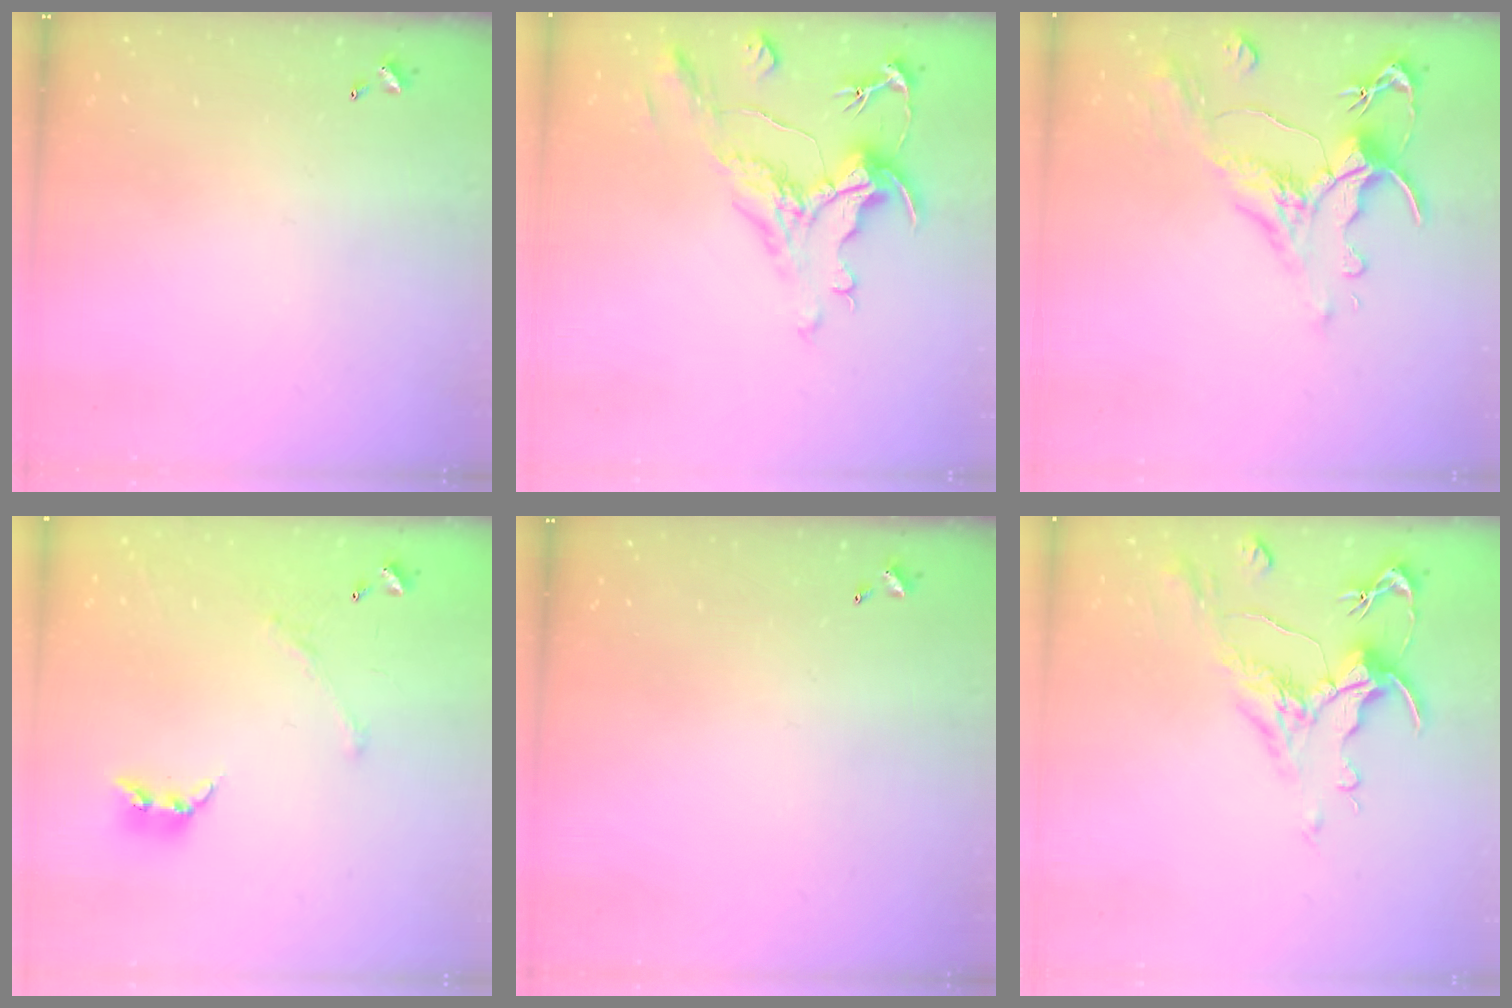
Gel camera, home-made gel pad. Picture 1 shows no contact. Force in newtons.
{"total": 1.9, "press": 0.8, "slide": 1.8}
{"total": 1.6, "press": 0.4, "slide": 1.6}
{"total": 2.3, "press": 2.0, "slide": 1.0}
{"total": 0.0}
{"total": 1.5, "press": 0.5, "slide": 1.4}